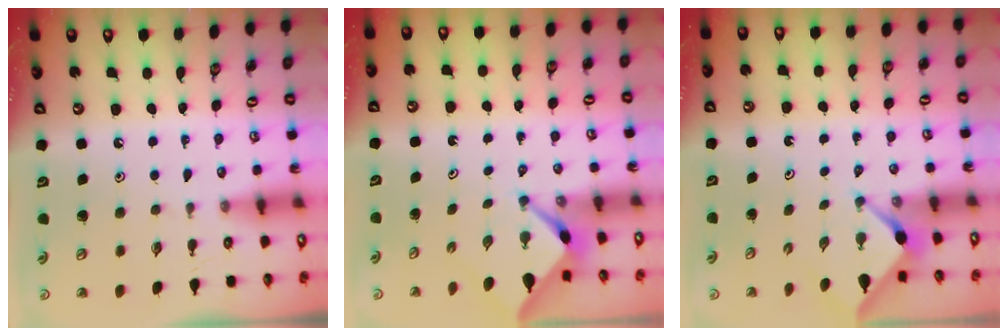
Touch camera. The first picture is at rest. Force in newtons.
{"total": 2.6, "press": 2.5, "slide": 0.4}
{"total": 3.0, "press": 2.9, "slide": 0.3}